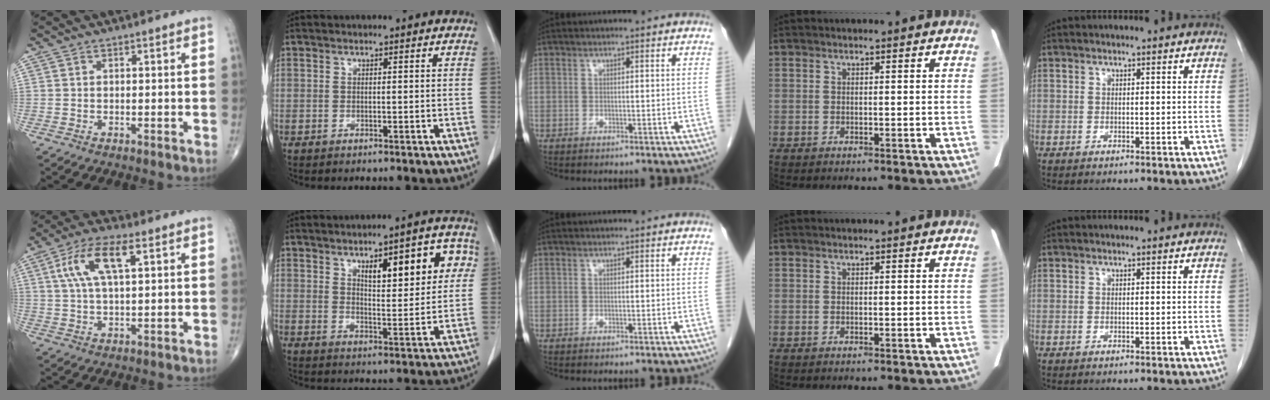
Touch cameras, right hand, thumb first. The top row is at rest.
{"thumb": {"total": 10.6, "force": [3.7, 4.0, 9.1], "torque": [-0.187, 0.010, 0.069]}, "index": {"total": 11.8, "force": [4.8, 3.7, 10.1], "torque": [-0.131, 0.015, 0.070]}, "middle": {"total": 0.7, "force": [-0.7, 0.2, 0.3], "torque": [-0.003, -0.001, -0.009]}}